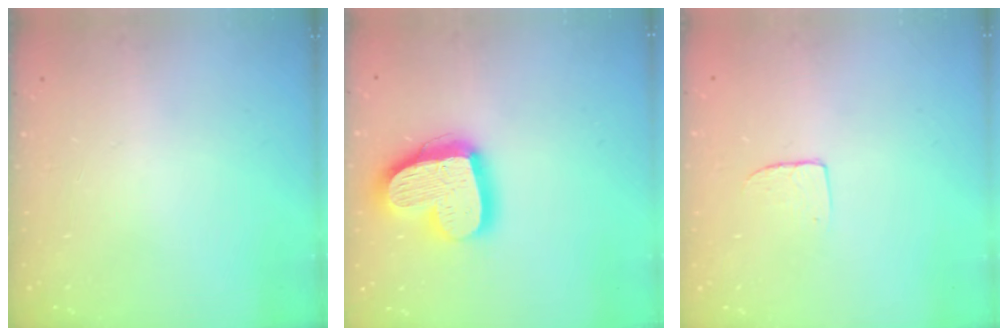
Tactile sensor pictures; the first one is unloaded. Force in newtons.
{"total": 20.5, "press": 20.4, "slide": 1.8}
{"total": 4.3, "press": 4.3, "slide": 0.3}